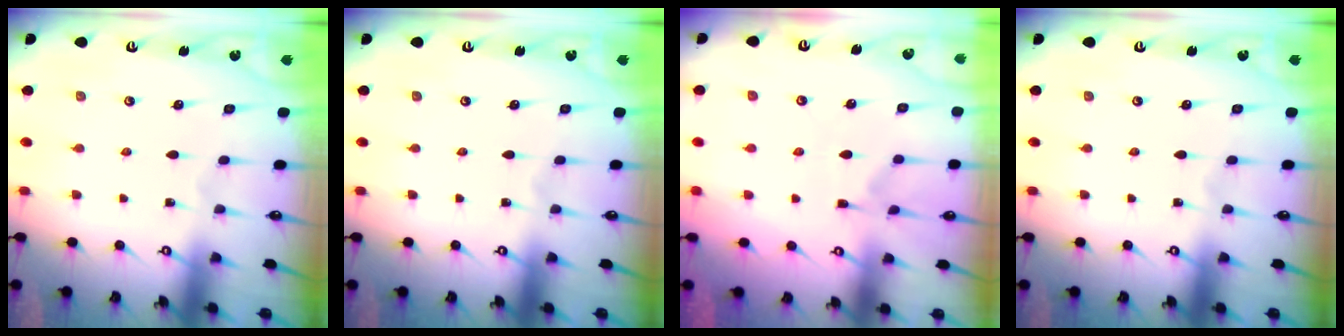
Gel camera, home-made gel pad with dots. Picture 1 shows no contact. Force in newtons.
{"total": 0.0}
{"total": 1.0, "press": 0.2, "slide": 1.0}
{"total": 0.0}